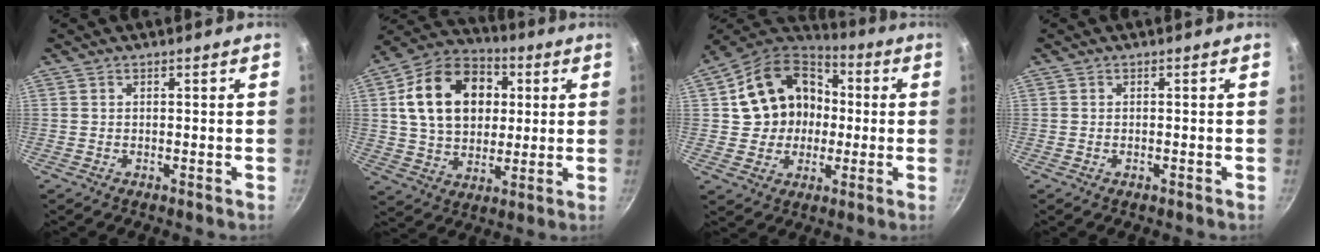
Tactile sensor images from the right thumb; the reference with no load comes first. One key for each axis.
{"total": 19.3, "fx": 3.8, "fy": 14.3, "fz": 12.5, "tx": -0.183, "ty": 0.016, "tz": 0.059}
{"total": 17.0, "fx": 1.3, "fy": 14.4, "fz": 8.9, "tx": -0.129, "ty": 0.038, "tz": 0.023}
{"total": 0.5, "fx": -0.3, "fy": 0.2, "fz": 0.4, "tx": -0.006, "ty": 0.001, "tz": -0.005}